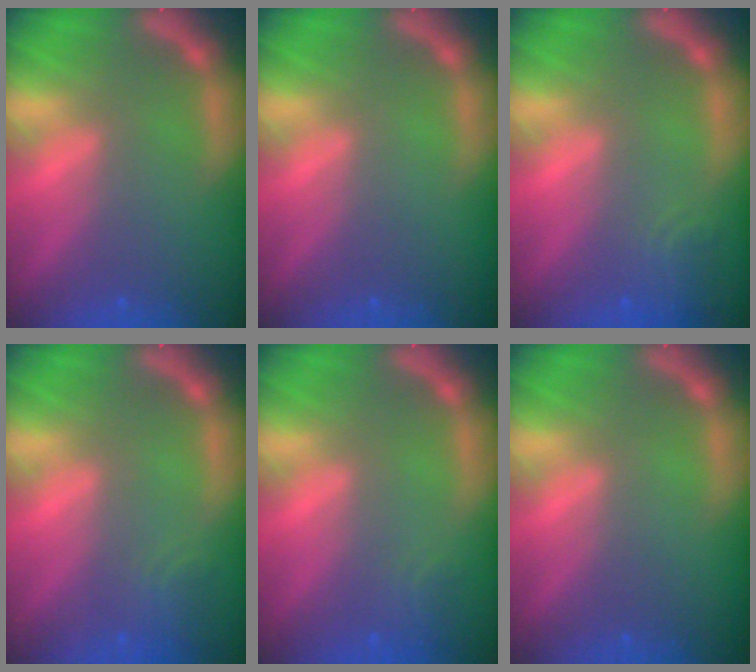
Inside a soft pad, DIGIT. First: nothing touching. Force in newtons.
{"total": 0.0}
{"total": 2.4}
{"total": 1.9}
{"total": 1.4}
{"total": 0.0}